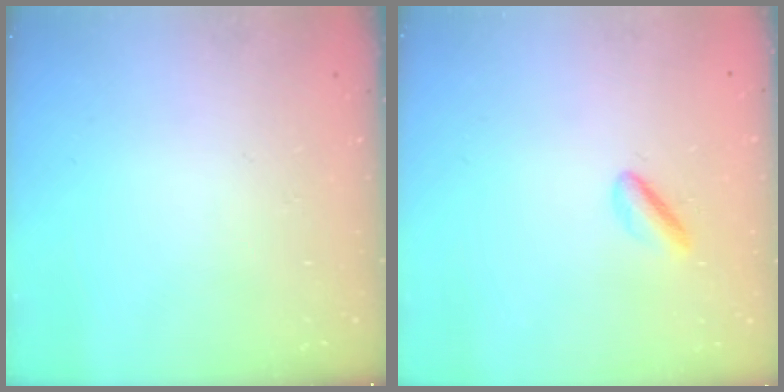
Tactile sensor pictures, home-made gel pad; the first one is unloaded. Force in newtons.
{"total": 2.5, "press": 2.5, "slide": 0.3}